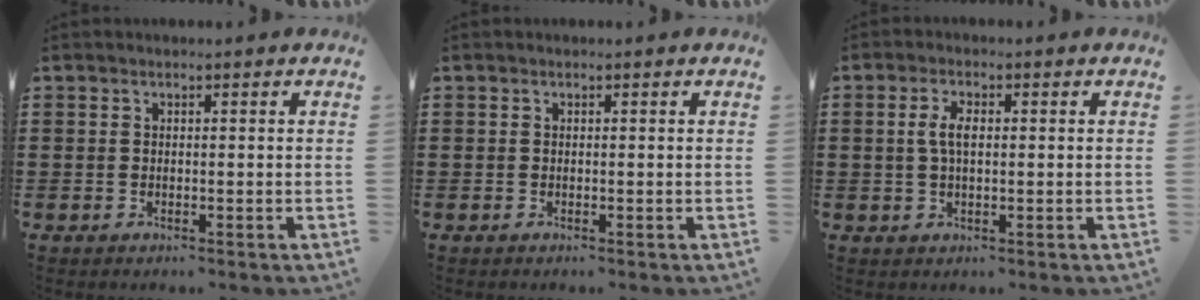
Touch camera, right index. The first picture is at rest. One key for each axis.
{"total": 0.0}
{"total": 3.5, "fx": 0.4, "fy": 1.4, "fz": 3.2, "tx": -0.072, "ty": 0.004, "tz": 0.002}